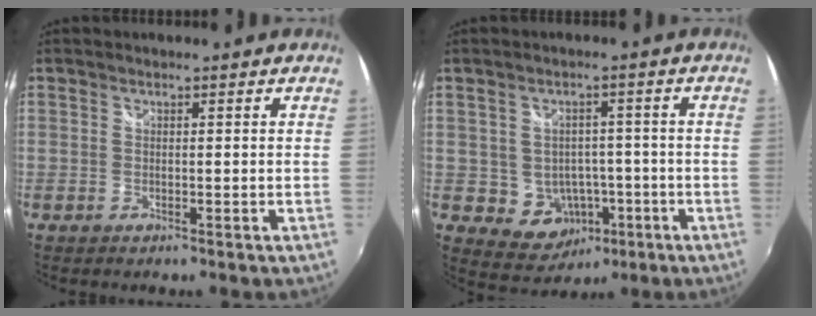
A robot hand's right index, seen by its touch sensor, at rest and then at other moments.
{"total": 7.4, "force": [-2.3, 6.6, 2.4], "torque": [-0.057, 0.011, -0.012]}